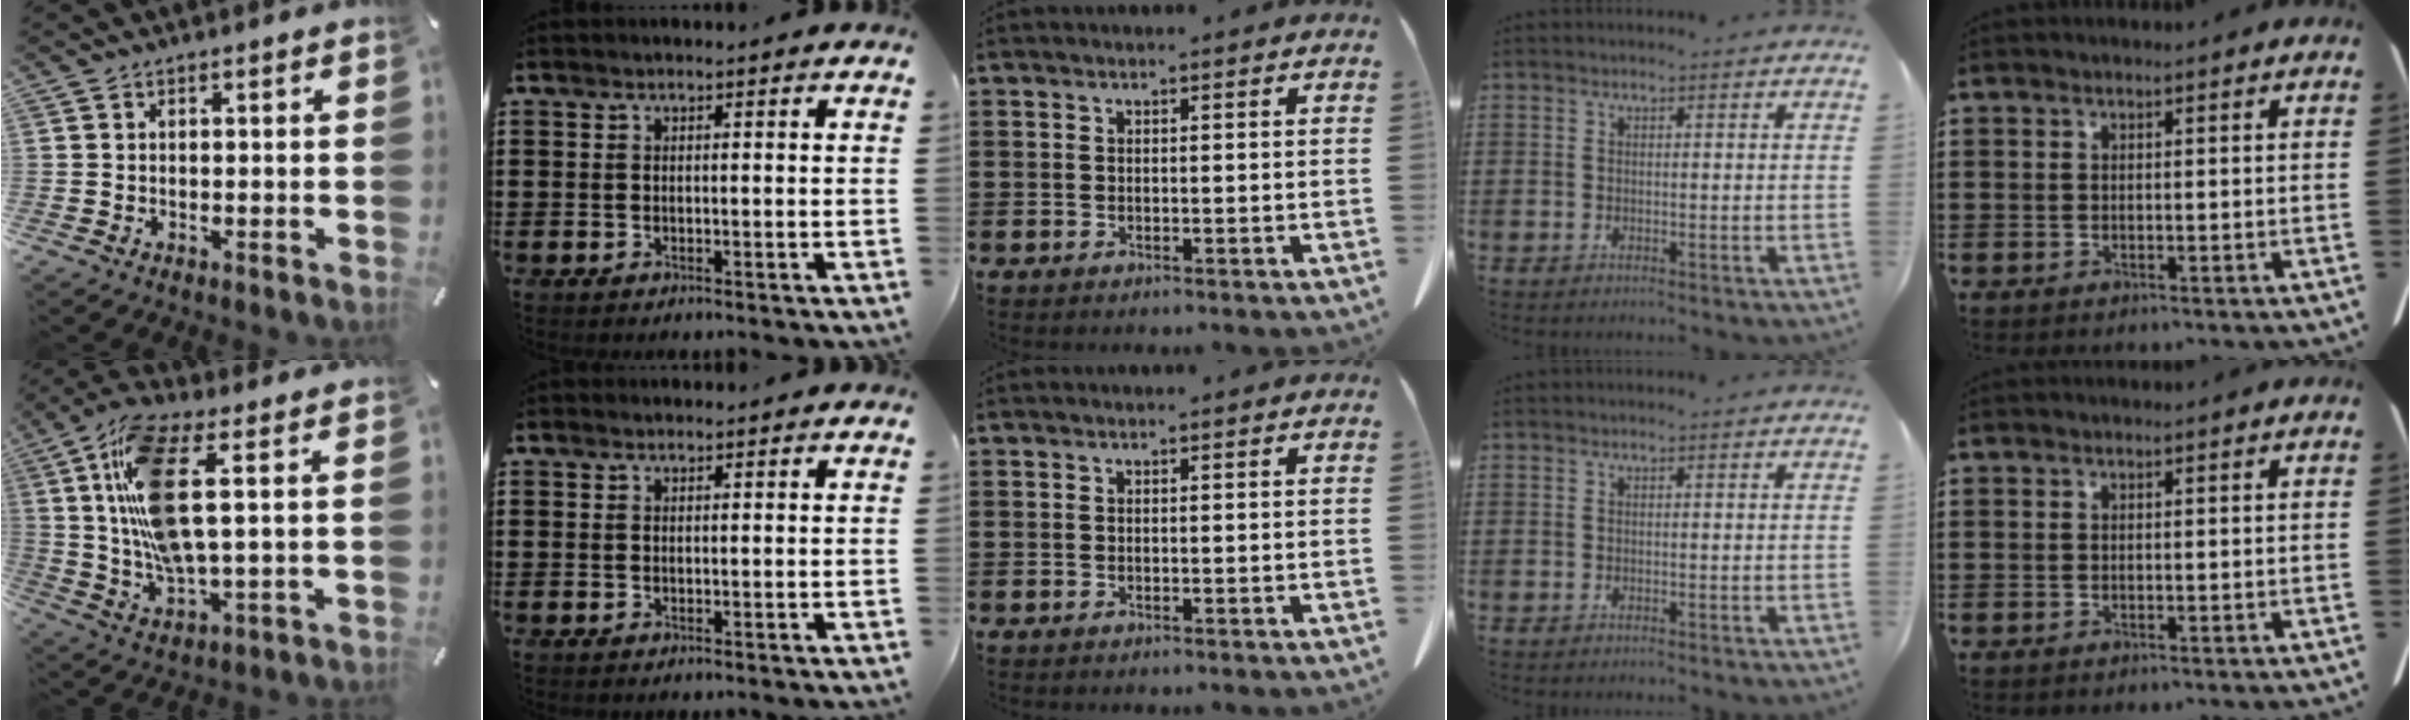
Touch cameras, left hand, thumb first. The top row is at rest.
{"thumb": {"total": 16.1, "force": [4.0, 5.6, 14.6], "torque": [-0.316, -0.011, 0.064]}, "index": {"total": 0.6, "force": [0.6, 0.2, 0.1], "torque": [-0.003, 0.002, 0.012]}}